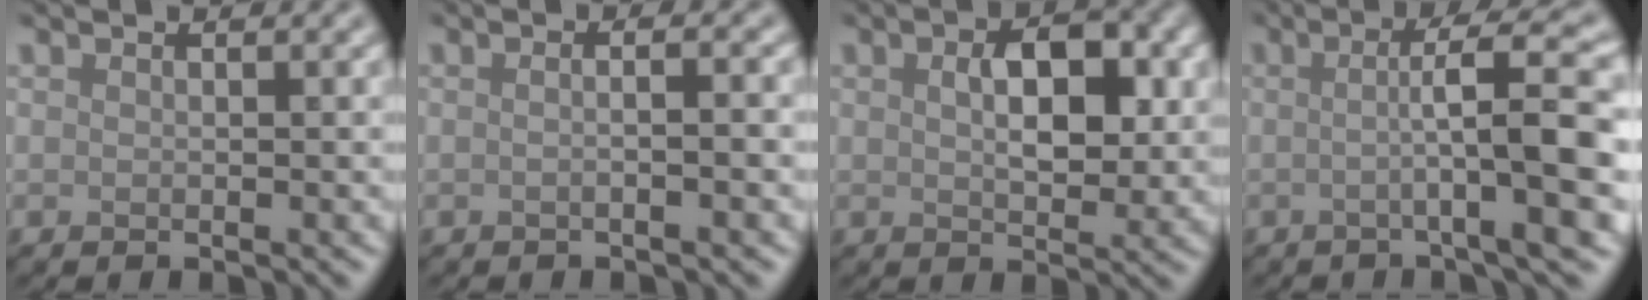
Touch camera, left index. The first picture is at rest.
{"total": 4.0, "force": [0.5, 2.0, 3.5], "torque": [-0.001, 0.013, -0.028]}
{"total": 5.0, "force": [1.0, 2.6, 4.2], "torque": [-0.067, 0.001, 0.016]}
{"total": 8.7, "force": [-0.3, 1.1, 8.6], "torque": [-0.118, 0.009, -0.009]}